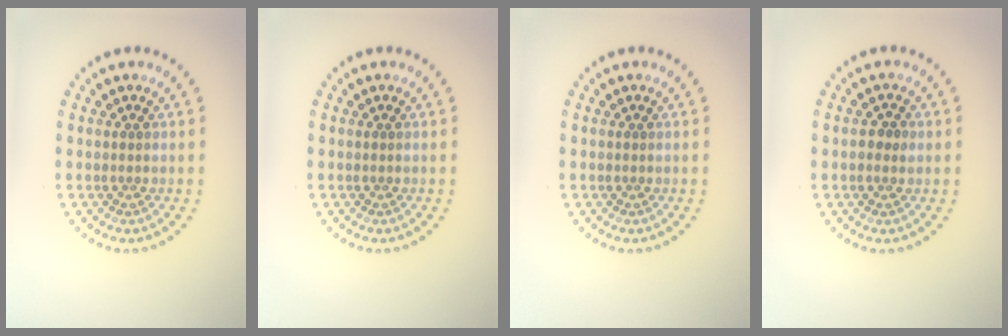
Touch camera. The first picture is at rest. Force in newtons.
{"total": 0.0}
{"total": 0.0}
{"total": 1.5, "press": 1.5, "slide": 0.1}